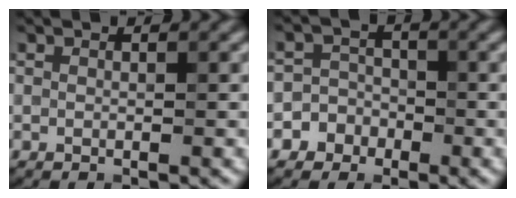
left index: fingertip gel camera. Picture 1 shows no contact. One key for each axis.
{"total": 3.6, "fx": -1.8, "fy": 3.1, "fz": 0.1, "tx": 0.044, "ty": 0.002, "tz": -0.045}